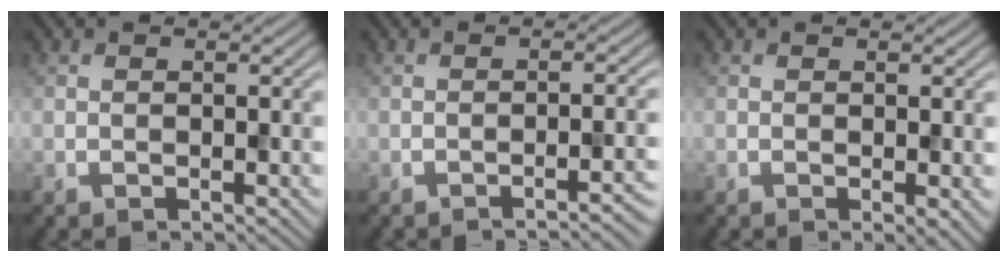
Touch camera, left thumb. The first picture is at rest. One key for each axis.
{"total": 3.4, "fx": -1.9, "fy": 0.6, "fz": 2.8, "tx": -0.025, "ty": 0.008, "tz": -0.035}
{"total": 1.1, "fx": 0.0, "fy": 0.2, "fz": 1.1, "tx": -0.014, "ty": -0.007, "tz": -0.002}